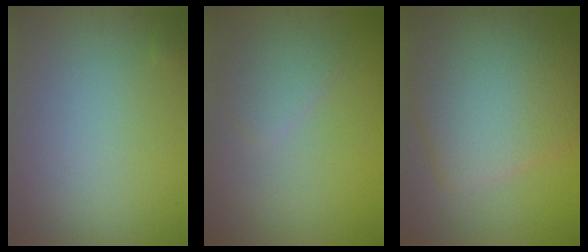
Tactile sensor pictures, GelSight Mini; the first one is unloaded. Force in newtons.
{"total": 1.8, "press": 1.8, "slide": 0.2}
{"total": 10.9, "press": 10.9, "slide": 0.4}